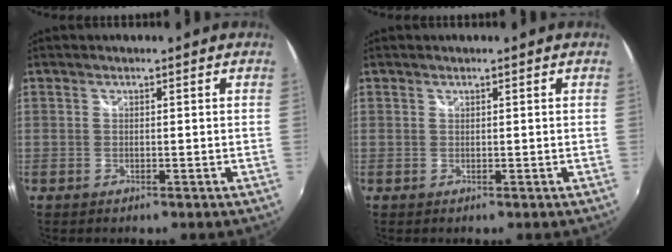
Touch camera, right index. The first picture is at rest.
{"total": 0.0}